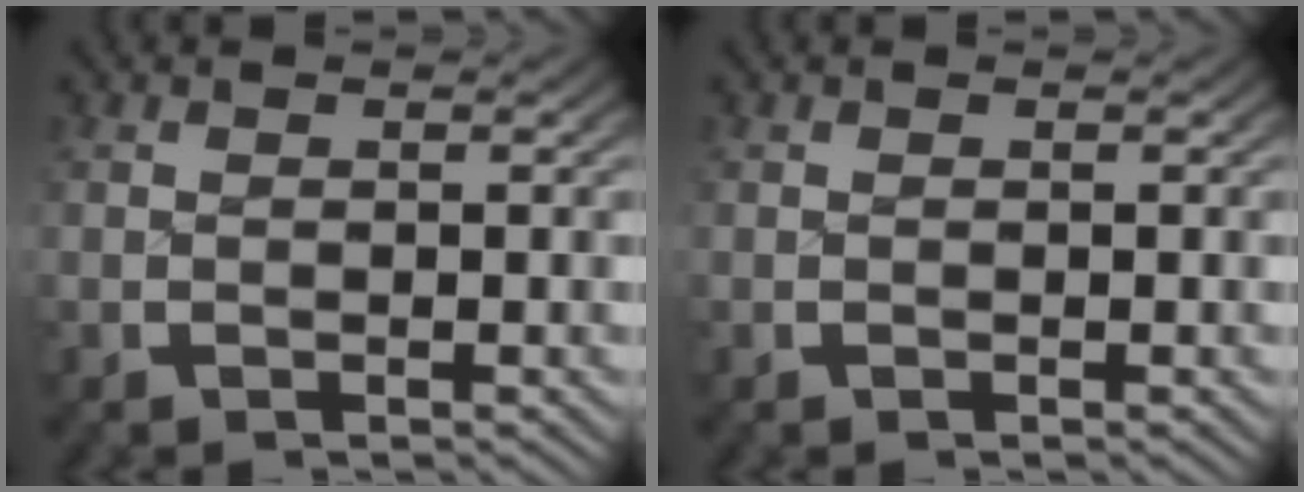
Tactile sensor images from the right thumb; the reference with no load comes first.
{"total": 0.0}